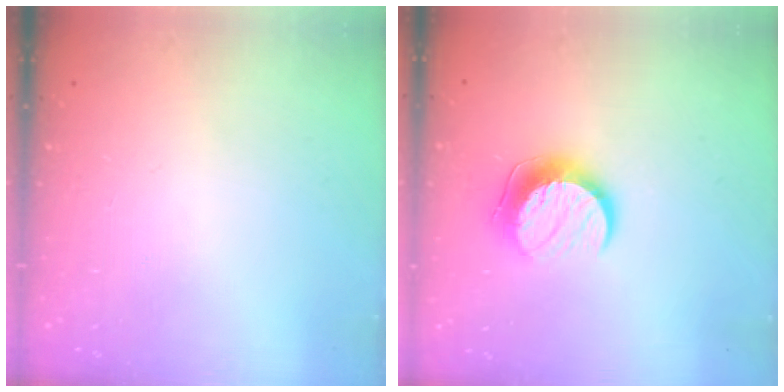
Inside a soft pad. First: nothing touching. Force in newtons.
{"total": 10.3, "press": 10.3, "slide": 0.3}